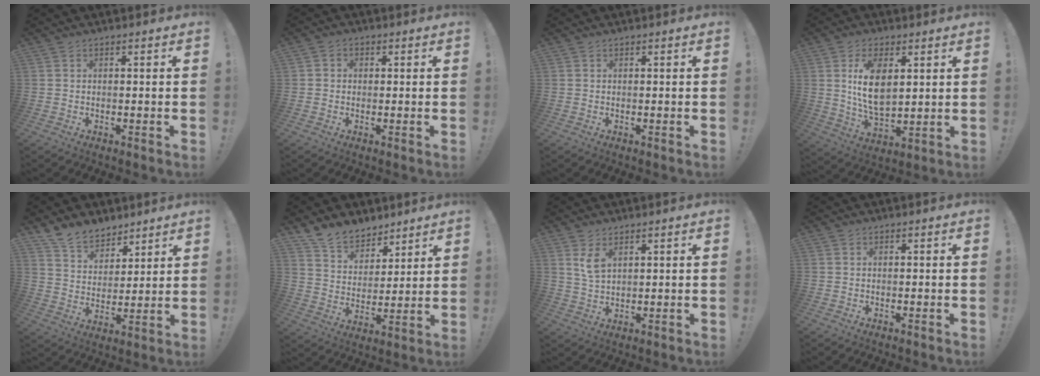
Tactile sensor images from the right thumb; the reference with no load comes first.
{"total": 2.0, "force": [-0.4, 1.8, 0.8], "torque": [-0.016, 0.009, -0.006]}
{"total": 0.0}
{"total": 12.1, "force": [3.5, 6.8, 9.4], "torque": [-0.175, -0.014, 0.059]}
{"total": 11.0, "force": [9.0, 5.9, 2.2], "torque": [-0.051, -0.065, 0.178]}
{"total": 11.9, "force": [9.7, 6.5, 2.5], "torque": [-0.055, -0.073, 0.189]}
{"total": 4.6, "force": [2.7, 2.1, 3.1], "torque": [-0.052, -0.014, 0.048]}
{"total": 0.0}